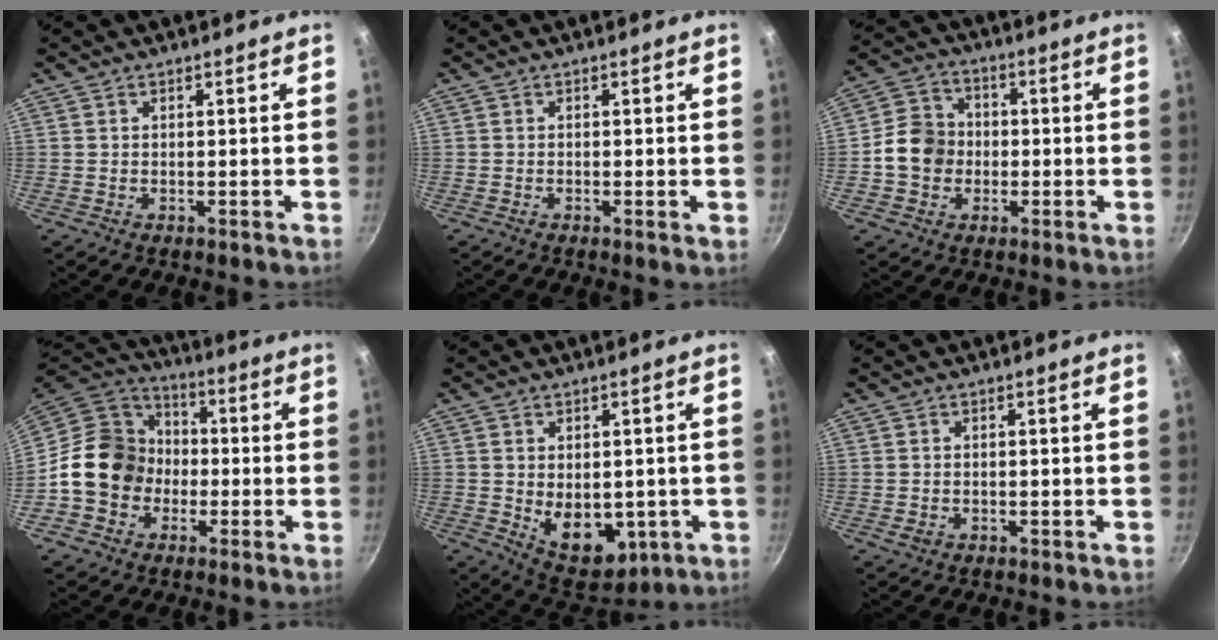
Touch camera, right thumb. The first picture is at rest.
{"total": 0.6, "force": [-0.2, 0.0, 0.5], "torque": [-0.008, -0.003, -0.007]}
{"total": 9.0, "force": [-1.2, 7.8, 4.3], "torque": [-0.047, 0.021, -0.039]}
{"total": 15.3, "force": [-2.6, 13.2, 7.3], "torque": [-0.084, 0.043, -0.060]}
{"total": 10.9, "force": [-1.4, 7.3, 8.0], "torque": [-0.084, -0.017, 0.001]}
{"total": 3.2, "force": [-0.9, 2.4, 2.0], "torque": [-0.034, -0.001, -0.011]}